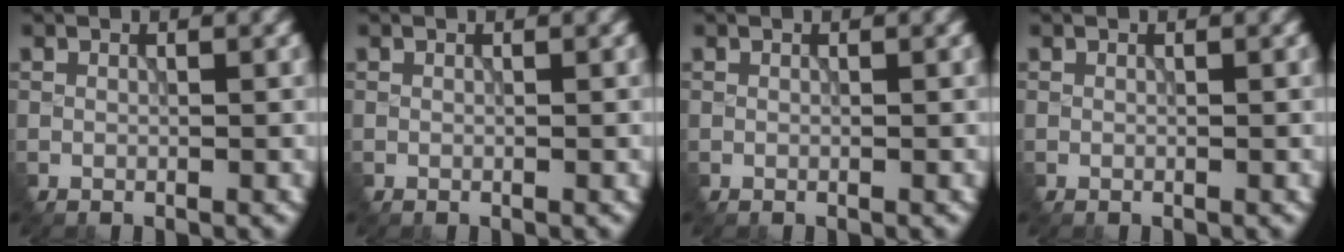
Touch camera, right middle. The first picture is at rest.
{"total": 0.0}
{"total": 0.0}
{"total": 0.0}